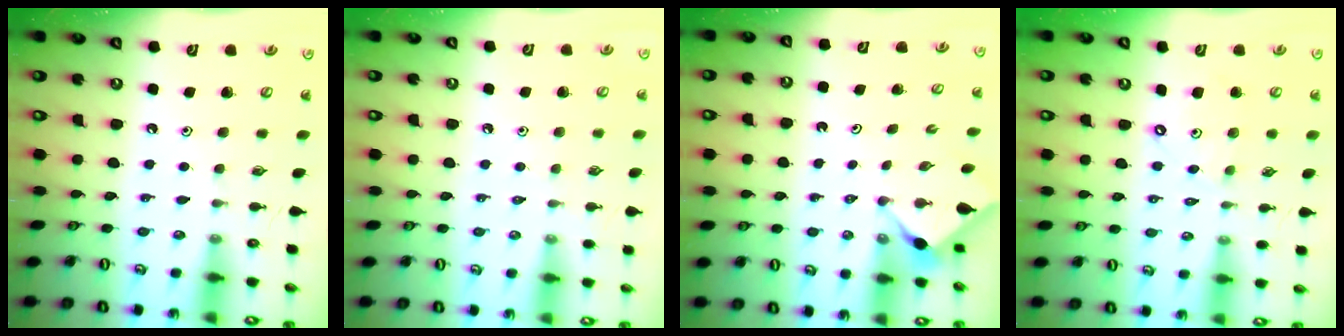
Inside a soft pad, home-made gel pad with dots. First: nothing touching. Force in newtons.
{"total": 1.8, "press": 1.7, "slide": 0.4}
{"total": 3.0, "press": 3.0, "slide": 0.3}
{"total": 7.2, "press": 7.2, "slide": 0.7}